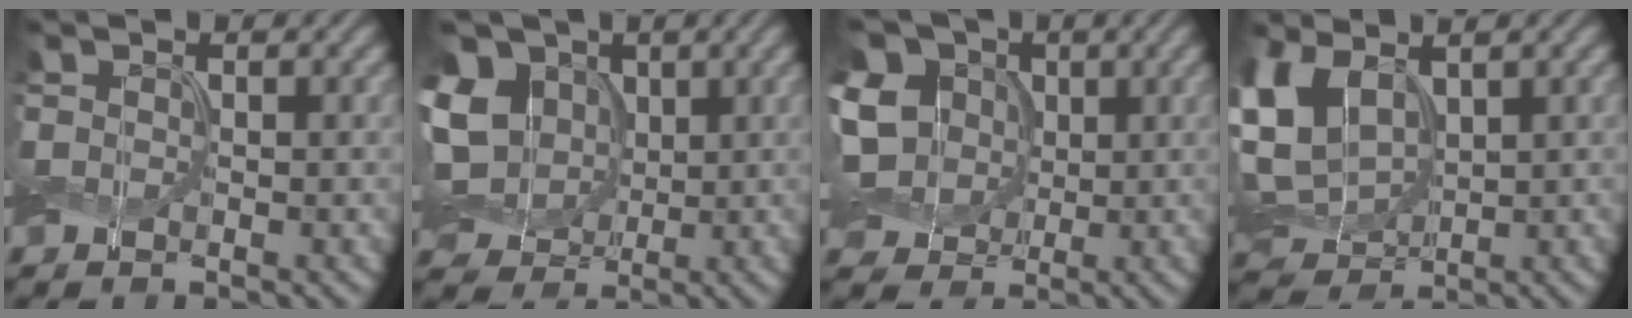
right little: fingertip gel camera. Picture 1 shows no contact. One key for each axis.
{"total": 10.3, "fx": 1.8, "fy": 8.1, "fz": 6.2, "tx": -0.142, "ty": 0.021, "tz": 0.021}
{"total": 11.3, "fx": 2.3, "fy": 9.1, "fz": 6.3, "tx": -0.150, "ty": 0.032, "tz": 0.035}
{"total": 7.9, "fx": 2.2, "fy": 4.9, "fz": 5.8, "tx": -0.149, "ty": 0.005, "tz": 0.041}